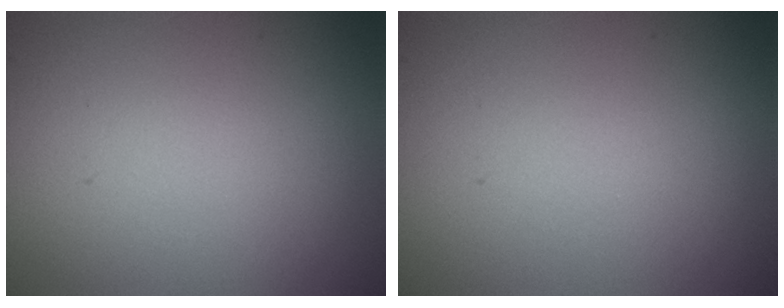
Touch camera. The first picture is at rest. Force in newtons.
{"total": 0.0}